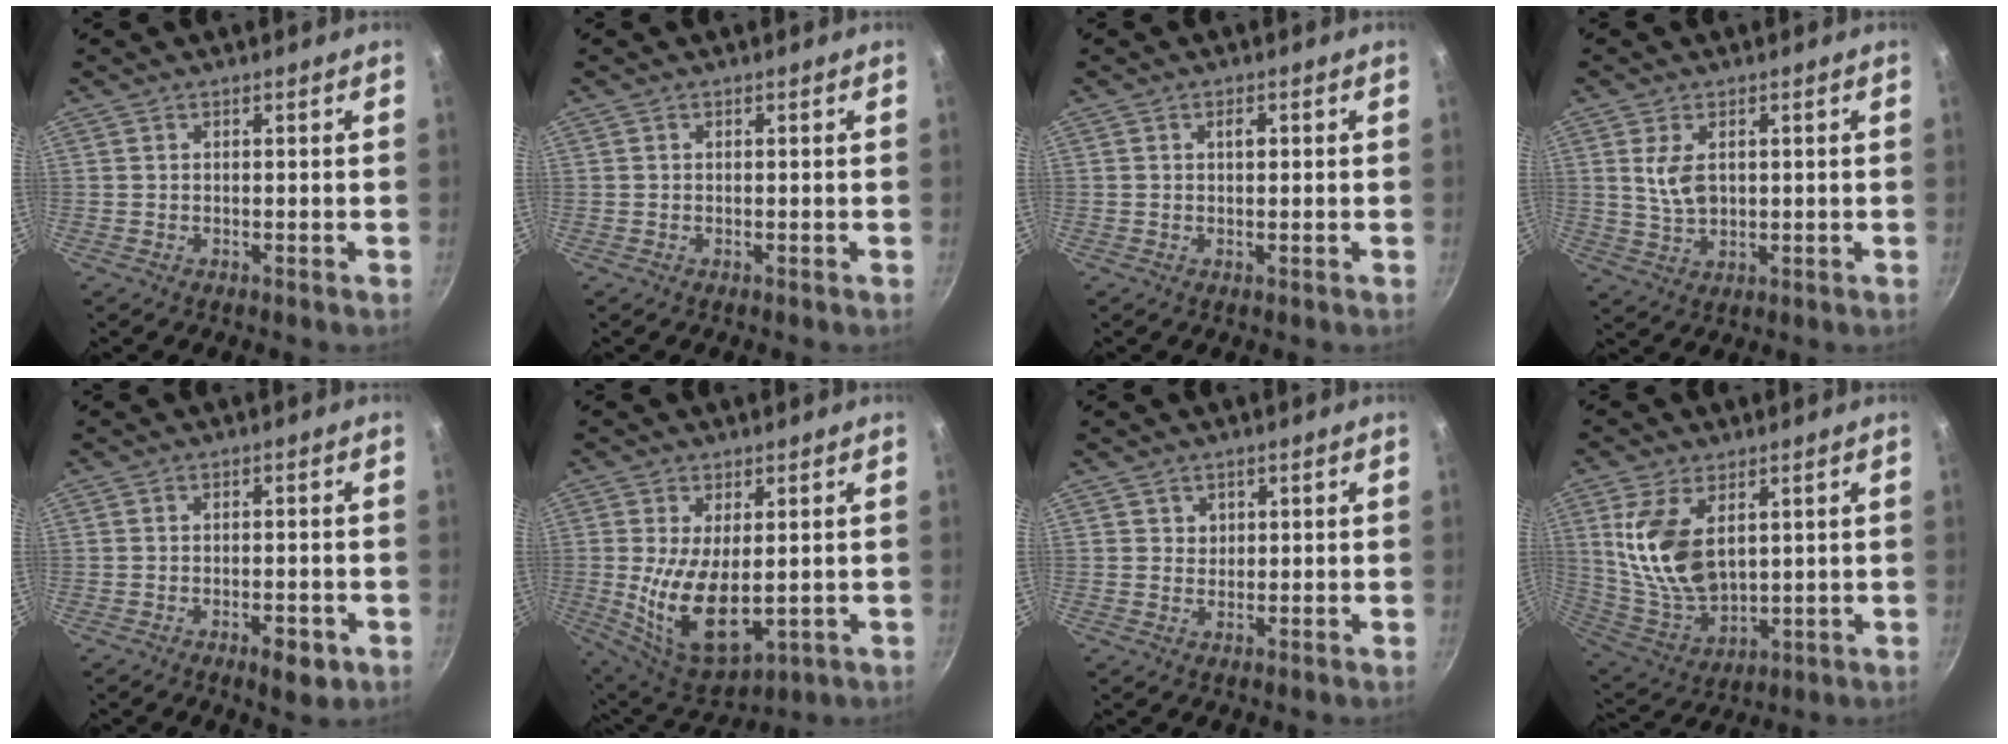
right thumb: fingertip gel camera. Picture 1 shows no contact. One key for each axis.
{"total": 0.0}
{"total": 1.8, "fx": 0.4, "fy": 1.0, "fz": 1.5, "tx": -0.016, "ty": -0.001, "tz": 0.003}
{"total": 5.8, "fx": 1.4, "fy": 3.5, "fz": 4.4, "tx": -0.075, "ty": -0.010, "tz": 0.031}
{"total": 4.9, "fx": -2.3, "fy": 2.1, "fz": 3.8, "tx": -0.047, "ty": 0.016, "tz": -0.026}
{"total": 14.0, "fx": -0.5, "fy": 7.1, "fz": 12.0, "tx": -0.208, "ty": -0.018, "tz": 0.011}
{"total": 1.7, "fx": 0.7, "fy": 1.6, "fz": 0.2, "tx": 0.011, "ty": 0.001, "tz": 0.010}
{"total": 14.5, "fx": 4.1, "fy": 8.3, "fz": 11.2, "tx": -0.204, "ty": -0.035, "tz": 0.094}